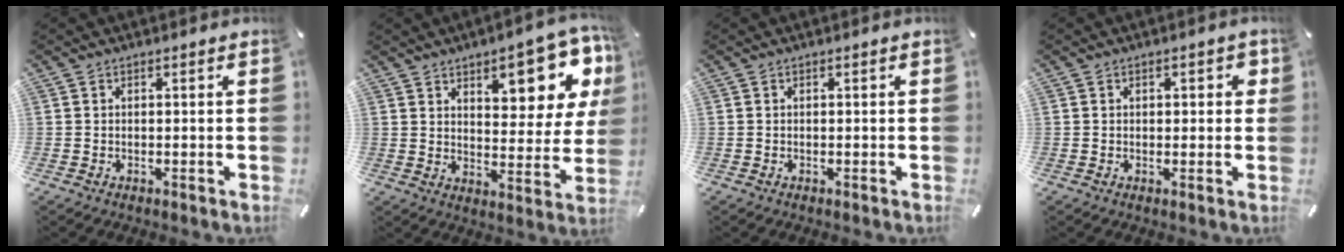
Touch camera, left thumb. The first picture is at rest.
{"total": 14.7, "force": [8.7, 6.2, 10.1], "torque": [-0.117, -0.056, 0.140]}
{"total": 0.0}
{"total": 2.1, "force": [0.2, 1.4, 1.5], "torque": [-0.015, 0.003, -0.003]}